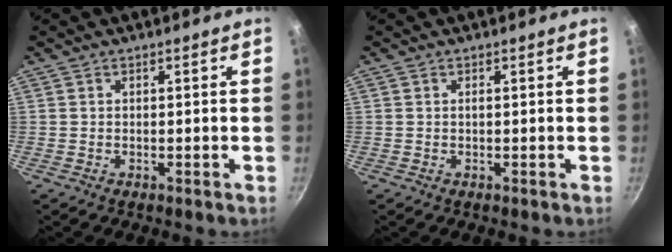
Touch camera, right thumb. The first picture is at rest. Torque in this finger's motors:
{"motor_torque": [0.38, 0.61, 0.38, 0.07, 0.02]}